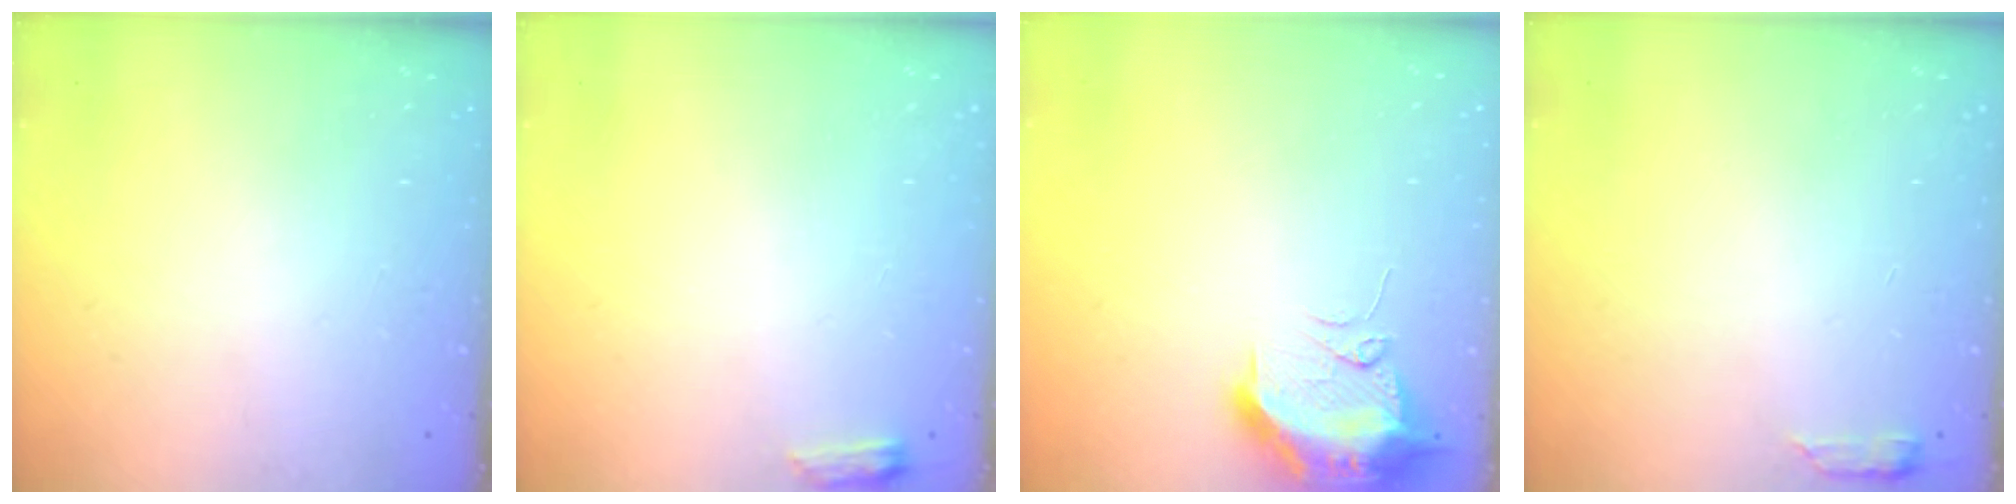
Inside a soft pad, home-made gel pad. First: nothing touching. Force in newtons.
{"total": 3.3, "press": 3.2, "slide": 0.5}
{"total": 11.6, "press": 11.5, "slide": 1.3}
{"total": 2.9, "press": 2.8, "slide": 0.6}